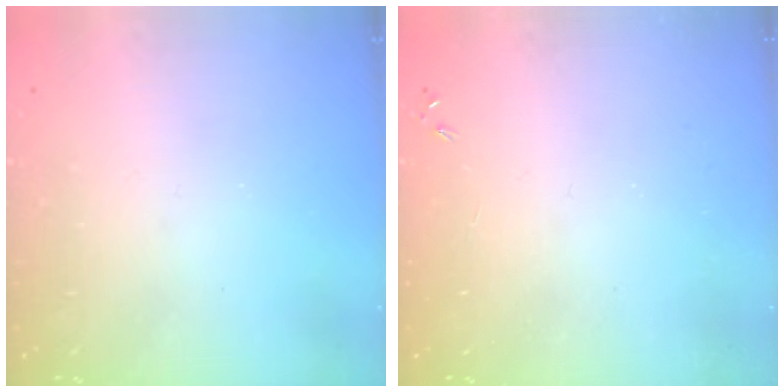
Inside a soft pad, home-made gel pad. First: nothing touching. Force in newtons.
{"total": 0.0}